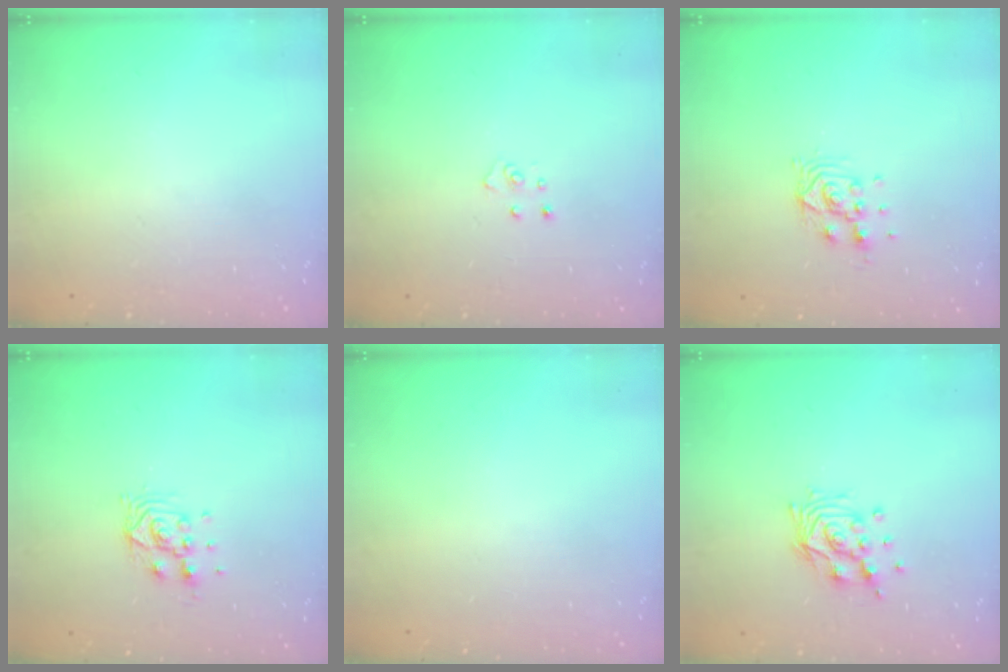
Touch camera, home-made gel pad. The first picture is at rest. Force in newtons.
{"total": 3.4, "press": 3.4, "slide": 0.3}
{"total": 7.2, "press": 7.2, "slide": 0.6}
{"total": 7.2, "press": 7.2, "slide": 0.6}
{"total": 0.0}
{"total": 11.1, "press": 11.0, "slide": 0.9}